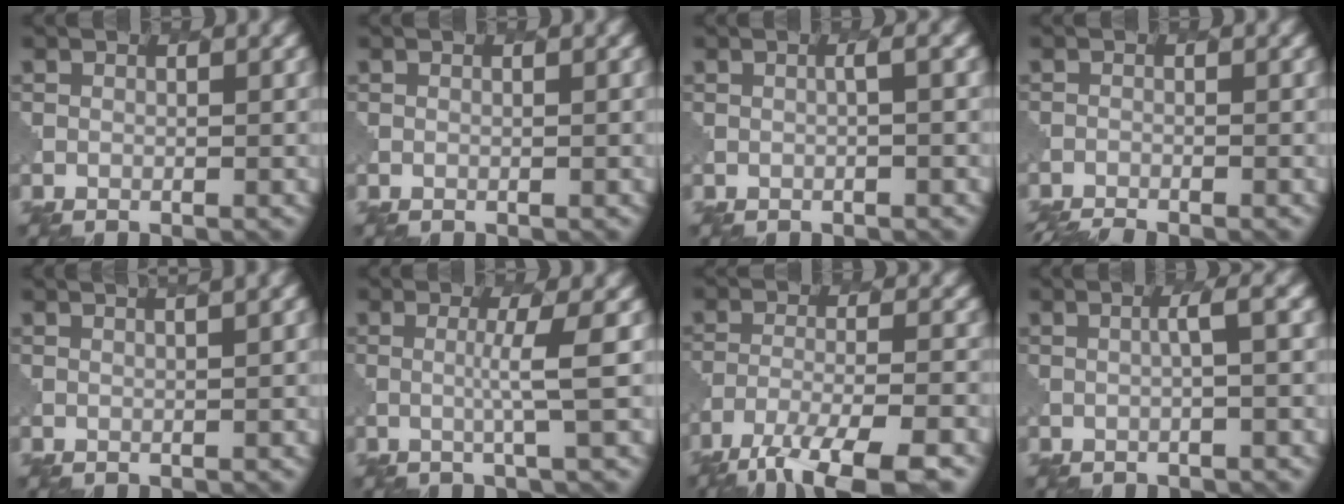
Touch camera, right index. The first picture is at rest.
{"total": 0.0}
{"total": 1.4, "force": [0.0, 0.4, 1.4], "torque": [-0.010, 0.007, -0.005]}
{"total": 3.9, "force": [-3.8, 0.5, 0.9], "torque": [-0.019, -0.016, -0.057]}
{"total": 3.9, "force": [1.8, 1.3, 3.1], "torque": [-0.017, 0.008, 0.011]}
{"total": 2.3, "force": [0.5, 0.1, 2.3], "torque": [-0.041, -0.005, 0.003]}
{"total": 8.7, "force": [-6.5, 1.8, 5.4], "torque": [-0.090, -0.016, -0.107]}
{"total": 2.4, "force": [0.3, 0.5, 2.3], "torque": [-0.025, 0.009, -0.002]}